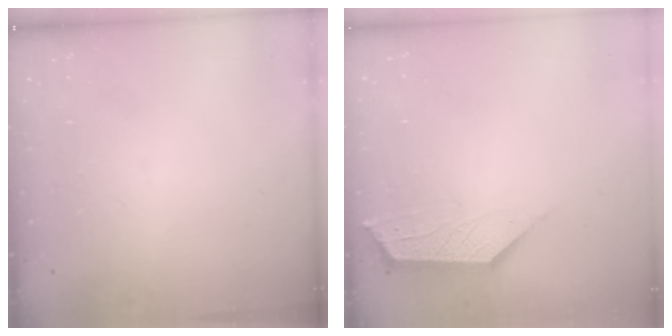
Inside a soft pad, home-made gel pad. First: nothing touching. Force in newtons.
{"total": 2.9, "press": 2.9, "slide": 0.5}